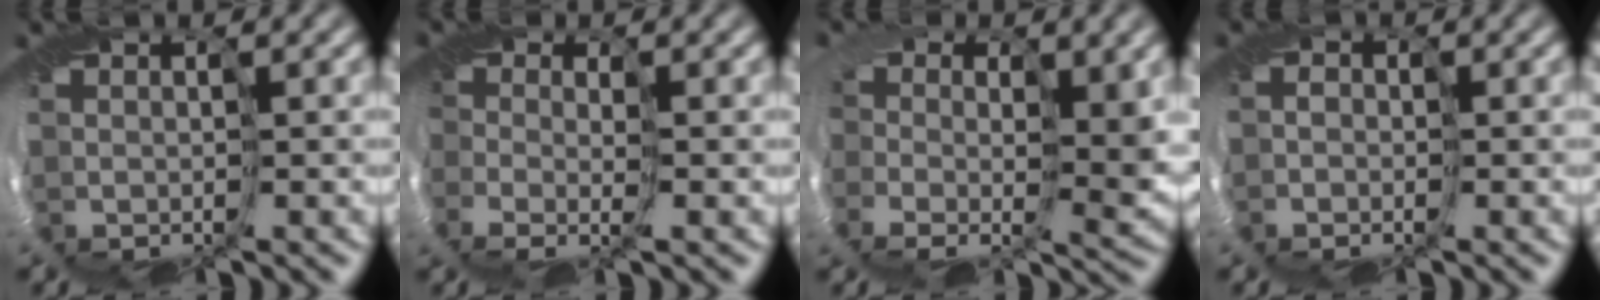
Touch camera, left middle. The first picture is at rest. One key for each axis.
{"total": 1.4, "fx": -1.1, "fy": -0.7, "fz": -0.4, "tx": 0.027, "ty": -0.021, "tz": -0.032}
{"total": 4.7, "fx": -0.2, "fy": 3.1, "fz": 3.6, "tx": -0.054, "ty": -0.034, "tz": -0.011}
{"total": 1.5, "fx": -0.9, "fy": 1.2, "fz": -0.1, "tx": 0.018, "ty": -0.003, "tz": -0.032}